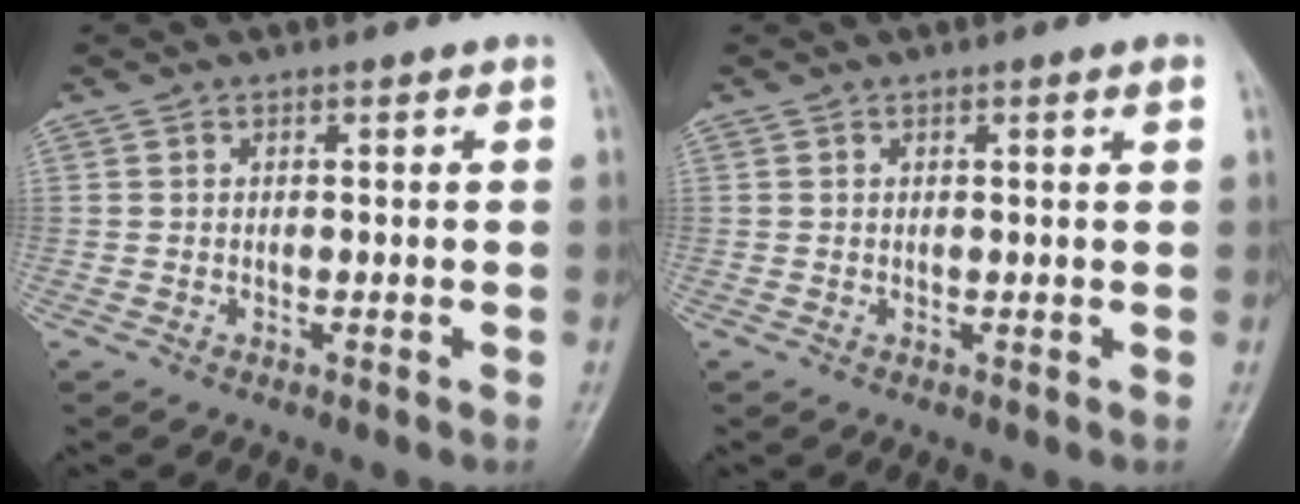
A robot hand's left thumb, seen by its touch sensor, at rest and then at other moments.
{"total": 1.2, "force": [0.6, -0.1, 1.1], "torque": [-0.017, -0.002, 0.009]}